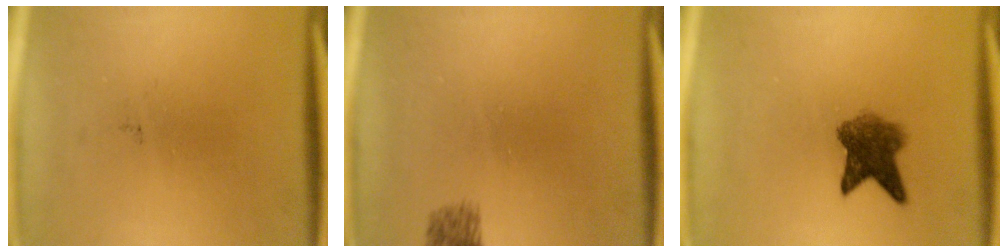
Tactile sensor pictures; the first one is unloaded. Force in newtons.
{"total": 1.9}
{"total": 5.7}